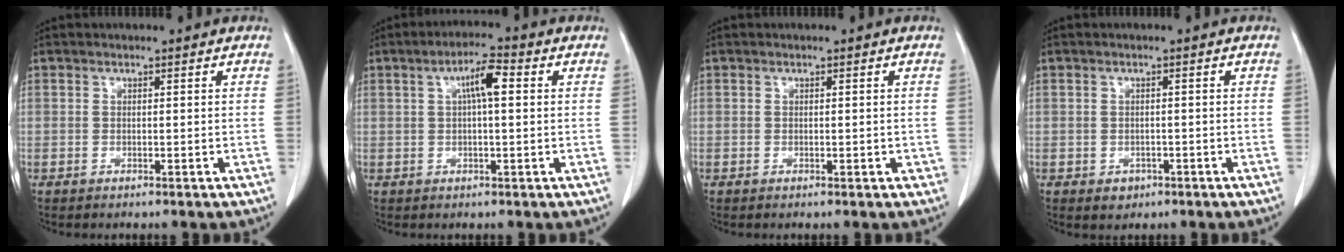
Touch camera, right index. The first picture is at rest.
{"total": 5.0, "force": [1.2, 0.9, 4.8], "torque": [-0.086, 0.014, 0.018]}
{"total": 0.9, "force": [-0.1, 0.4, 0.8], "torque": [-0.013, -0.001, 0.001]}
{"total": 2.0, "force": [-1.0, 1.6, 0.6], "torque": [-0.005, 0.004, -0.007]}